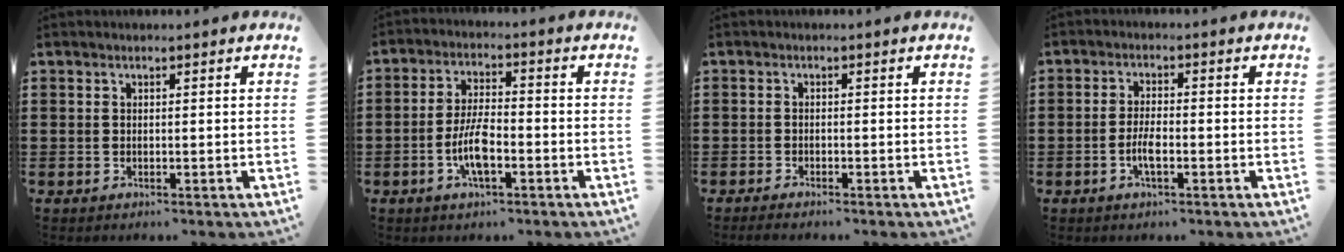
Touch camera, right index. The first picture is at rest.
{"total": 6.6, "force": [-2.3, 2.2, 5.8], "torque": [-0.132, -0.004, -0.049]}
{"total": 0.8, "force": [-0.8, -0.2, 0.2], "torque": [-0.004, -0.003, -0.013]}
{"total": 3.5, "force": [-1.3, 1.0, 3.1], "torque": [-0.069, -0.001, -0.028]}